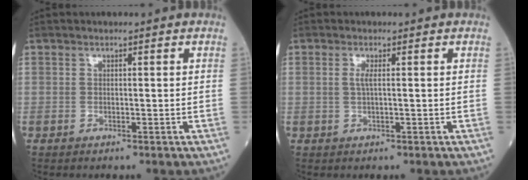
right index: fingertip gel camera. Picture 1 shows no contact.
{"total": 1.3, "force": [0.2, 0.0, 1.3], "torque": [-0.033, 0.000, 0.003]}